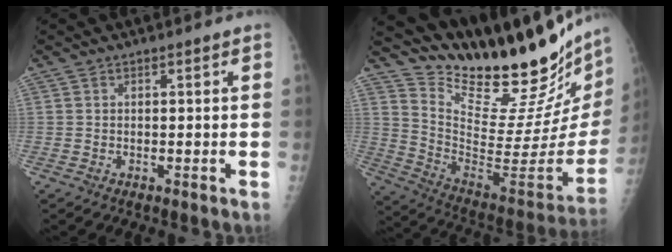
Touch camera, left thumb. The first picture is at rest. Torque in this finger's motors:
{"motor_torque": [0.35, -0.02, -0.41, -1.60, 0.02]}